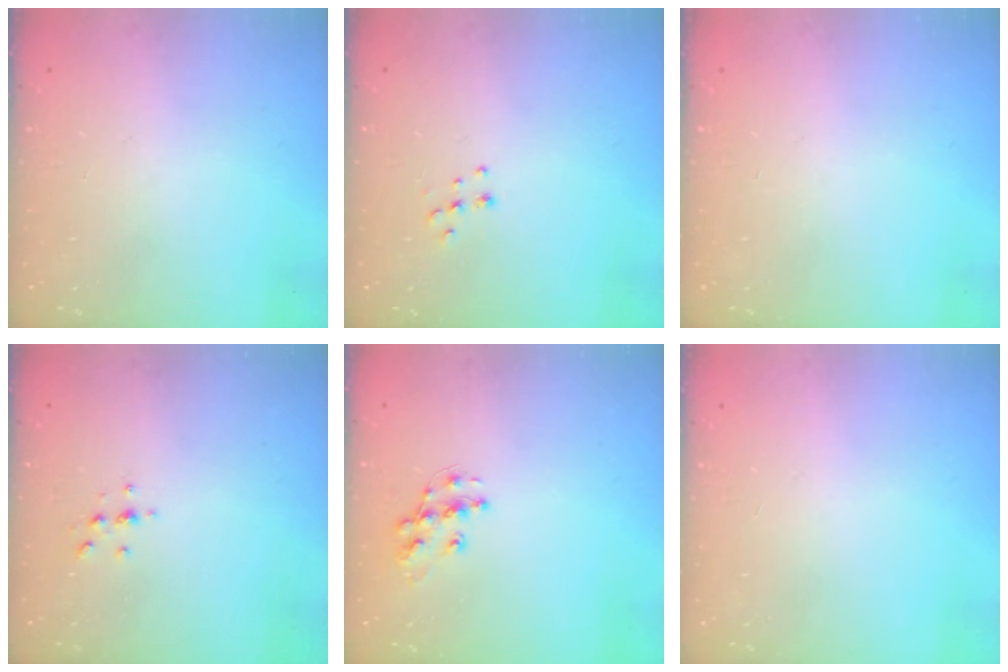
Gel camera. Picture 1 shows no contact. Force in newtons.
{"total": 7.0, "press": 6.9, "slide": 0.6}
{"total": 0.0}
{"total": 2.3, "press": 2.2, "slide": 0.2}
{"total": 9.8, "press": 9.8, "slide": 0.6}
{"total": 0.0}